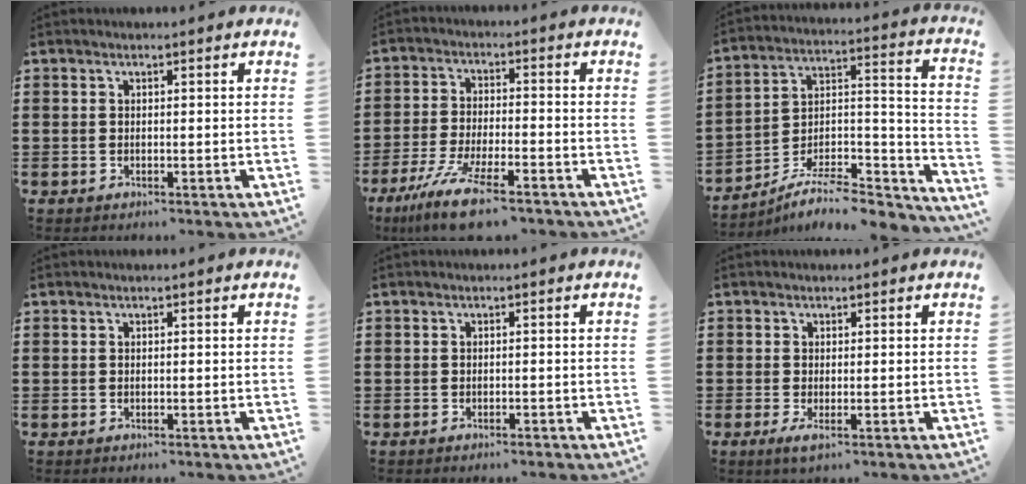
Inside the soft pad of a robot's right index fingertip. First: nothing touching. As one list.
[{"total": 10.1, "force": [-7.4, 1.4, 6.7], "torque": [-0.141, 0.002, -0.141]}, {"total": 8.0, "force": [-6.5, 2.3, 4.0], "torque": [-0.068, 0.004, -0.126]}, {"total": 0.0}, {"total": 0.7, "force": [-0.6, 0.1, 0.3], "torque": [-0.008, -0.002, -0.013]}, {"total": 1.3, "force": [-0.5, 0.1, 1.2], "torque": [-0.020, -0.006, -0.006]}]